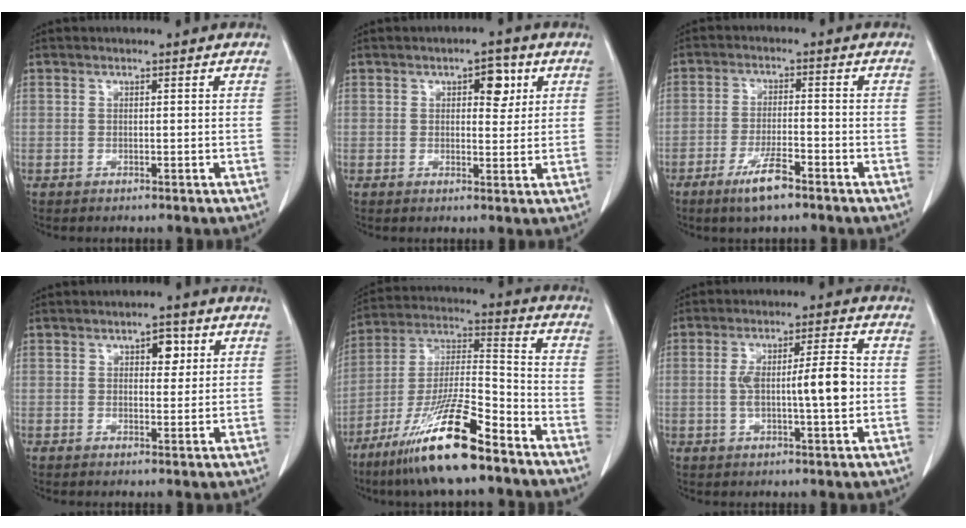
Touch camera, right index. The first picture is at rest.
{"total": 4.3, "force": [1.8, 2.1, 3.4], "torque": [-0.041, 0.006, 0.023]}
{"total": 6.0, "force": [-4.0, 0.8, 4.4], "torque": [-0.087, -0.007, -0.071]}
{"total": 3.5, "force": [1.4, 1.8, 2.6], "torque": [-0.033, 0.005, 0.019]}
{"total": 17.3, "force": [-11.4, 2.0, 12.8], "torque": [-0.266, -0.025, -0.210]}
{"total": 8.4, "force": [-0.3, 1.2, 8.3], "torque": [-0.144, 0.014, -0.005]}